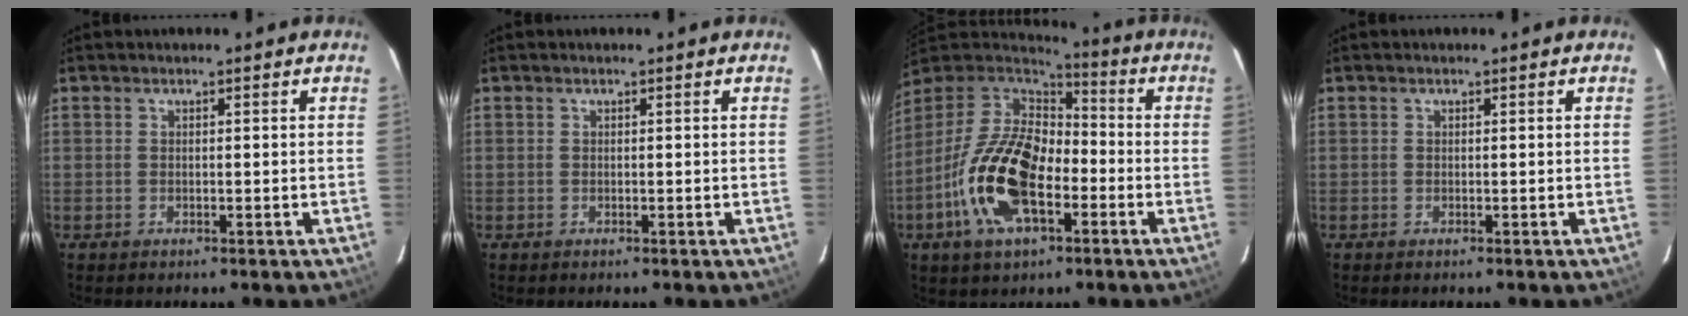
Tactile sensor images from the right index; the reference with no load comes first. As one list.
[{"total": 0.0}, {"total": 19.3, "force": [-6.6, 10.2, 15.1], "torque": [-0.317, -0.014, -0.124]}, {"total": 0.0}]